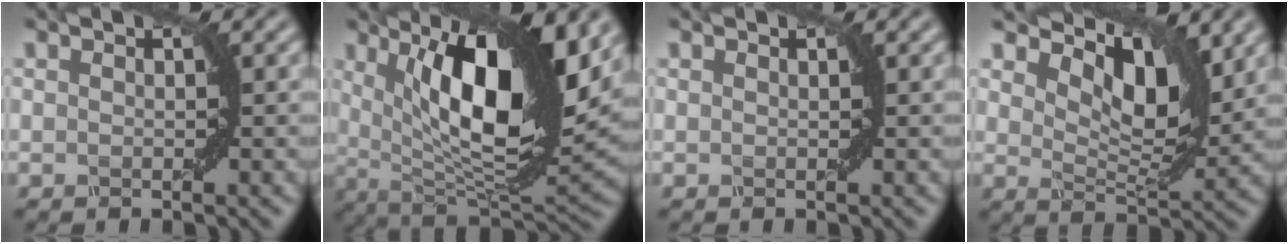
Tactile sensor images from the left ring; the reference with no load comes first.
{"total": 13.8, "force": [4.3, 4.8, 12.2], "torque": [-0.181, -0.005, 0.070]}
{"total": 0.0}
{"total": 7.2, "force": [4.1, 3.1, 5.0], "torque": [-0.082, 0.000, 0.066]}